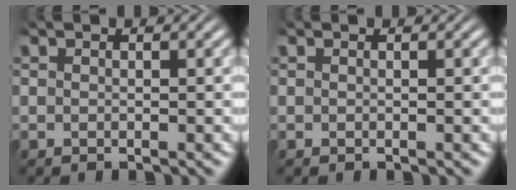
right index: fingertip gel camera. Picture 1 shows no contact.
{"total": 0.0}